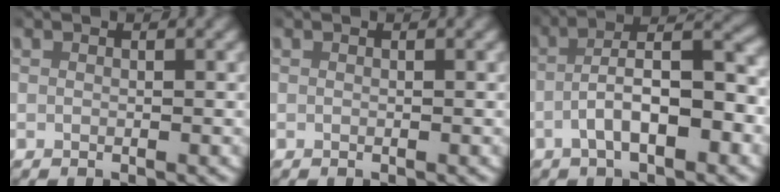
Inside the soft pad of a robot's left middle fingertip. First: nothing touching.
{"total": 0.0}
{"total": 5.5, "force": [-1.6, 1.8, 4.9], "torque": [-0.074, 0.009, -0.027]}